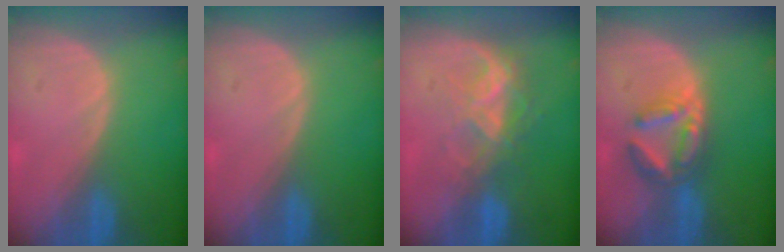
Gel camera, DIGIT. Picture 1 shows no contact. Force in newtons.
{"total": 0.0}
{"total": 6.8, "press": 6.0, "slide": 3.3}
{"total": 6.5, "press": 5.9, "slide": 2.8}